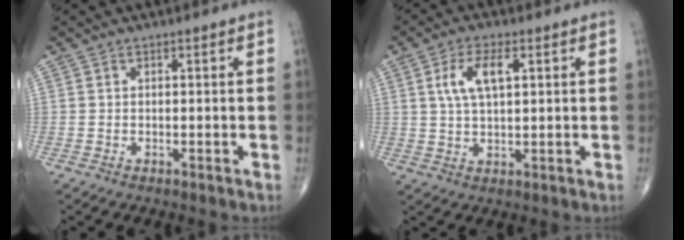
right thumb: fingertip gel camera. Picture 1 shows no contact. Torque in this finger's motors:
{"motor_torque": [-0.52, 0.95, 0.52, 0.34, 0.06]}